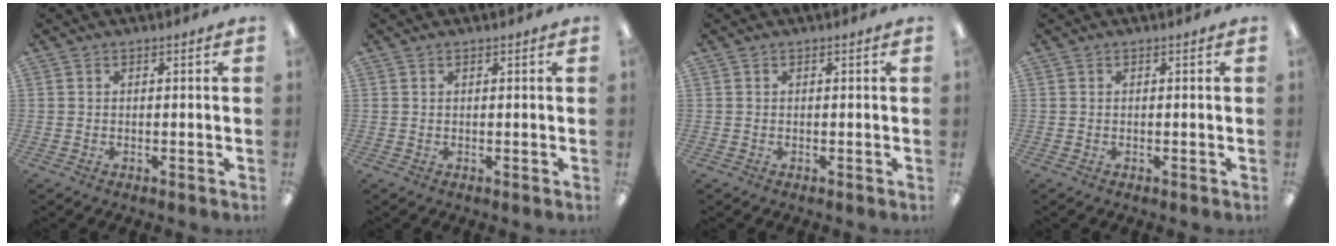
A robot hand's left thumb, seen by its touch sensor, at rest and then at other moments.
{"total": 0.5, "force": [0.4, 0.1, 0.4], "torque": [-0.008, 0.001, 0.007]}
{"total": 0.0}
{"total": 0.0}